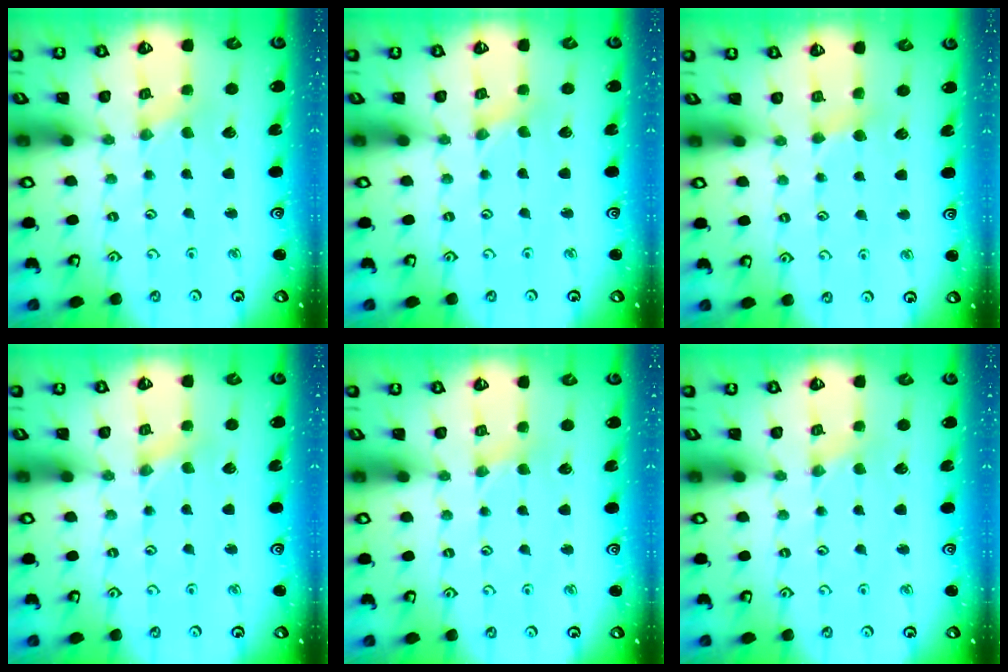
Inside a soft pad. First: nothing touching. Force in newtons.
{"total": 0.0}
{"total": 2.8, "press": 2.7, "slide": 0.4}
{"total": 0.0}
{"total": 1.7, "press": 1.7, "slide": 0.2}
{"total": 0.0}